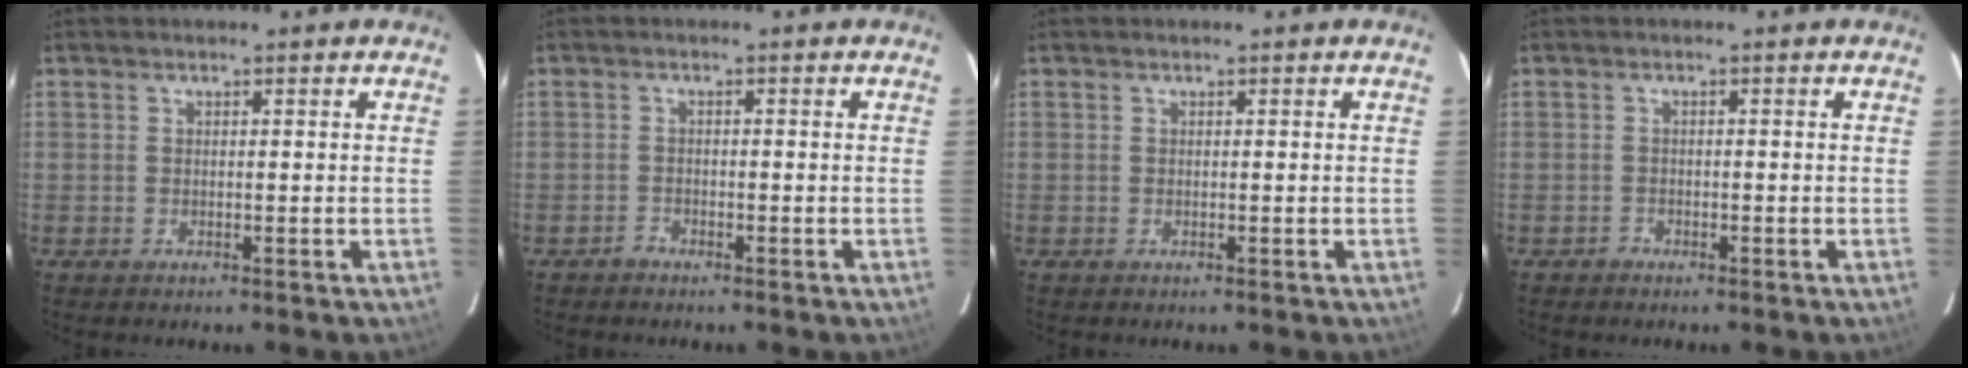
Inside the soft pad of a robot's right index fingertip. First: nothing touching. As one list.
[{"total": 1.2, "force": [-1.1, 0.4, -0.1], "torque": [0.003, 0.005, -0.022]}, {"total": 0.0}, {"total": 1.1, "force": [-0.9, 0.6, -0.2], "torque": [0.004, 0.006, -0.017]}]